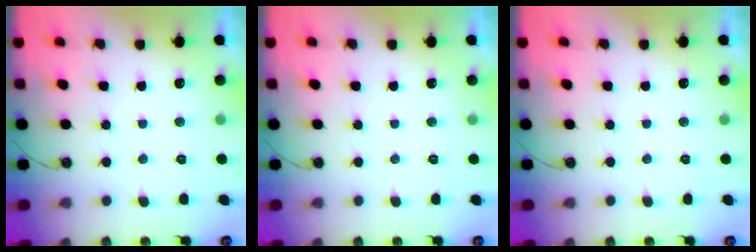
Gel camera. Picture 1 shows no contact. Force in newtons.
{"total": 0.0}
{"total": 0.0}